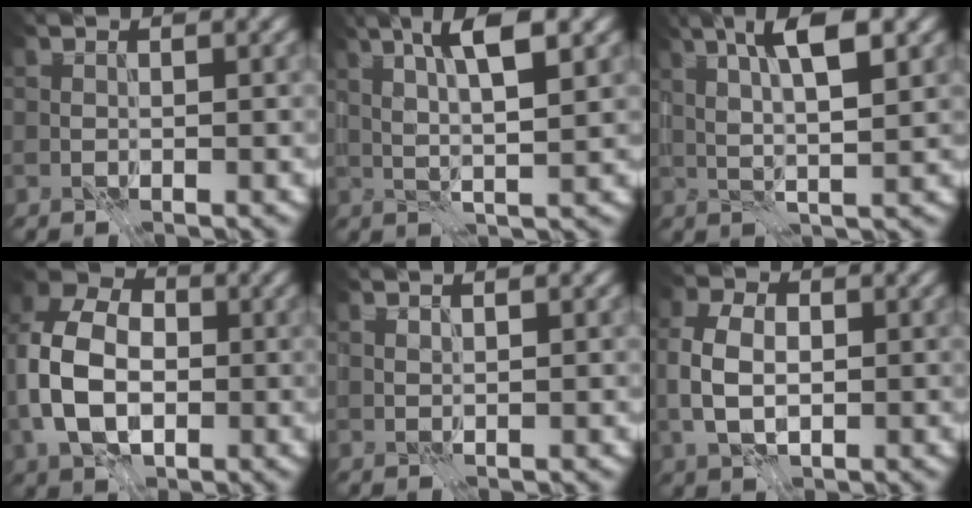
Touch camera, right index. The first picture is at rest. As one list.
[{"total": 5.9, "force": [2.3, 1.1, 5.3], "torque": [-0.093, 0.003, 0.042]}, {"total": 6.4, "force": [2.5, 1.4, 5.7], "torque": [-0.098, 0.005, 0.043]}, {"total": 9.5, "force": [-0.9, 6.7, 6.7], "torque": [-0.150, 0.007, -0.032]}, {"total": 1.0, "force": [0.7, 0.1, 0.6], "torque": [-0.012, -0.002, 0.008]}, {"total": 4.3, "force": [0.0, 2.9, 3.3], "torque": [-0.074, 0.003, -0.002]}]